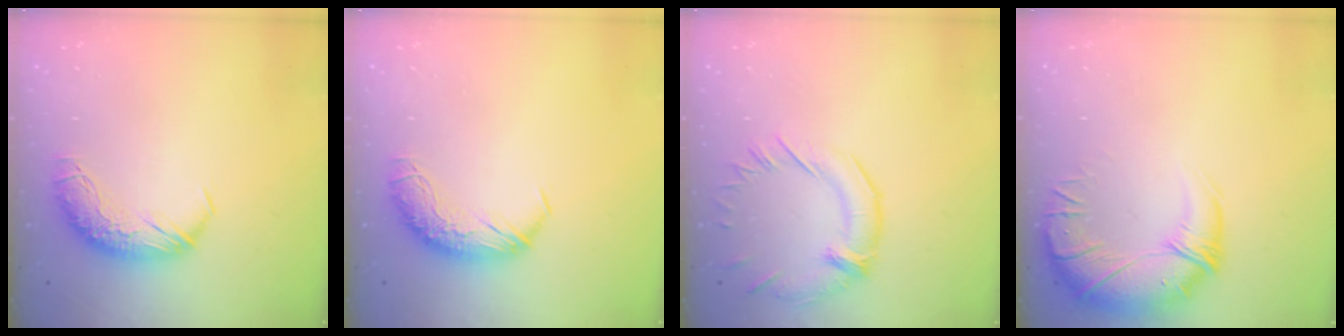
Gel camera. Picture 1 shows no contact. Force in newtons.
{"total": 0.0}
{"total": 0.8, "press": 0.4, "slide": 0.7}
{"total": 3.4, "press": 1.1, "slide": 3.2}